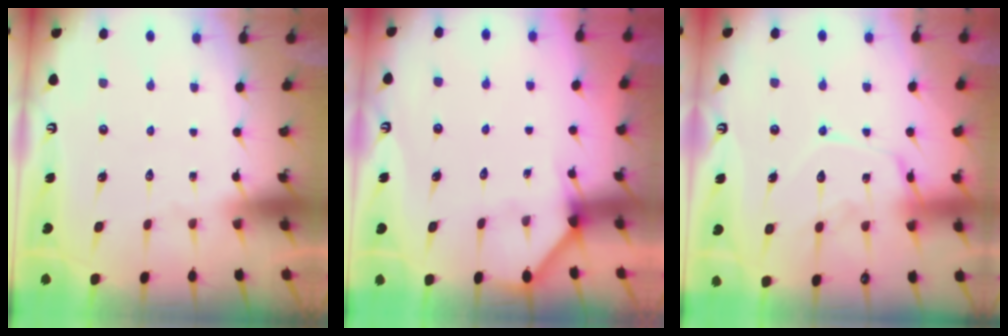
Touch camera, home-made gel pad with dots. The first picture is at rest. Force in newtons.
{"total": 2.9, "press": 2.9, "slide": 0.3}
{"total": 14.5, "press": 14.4, "slide": 1.4}